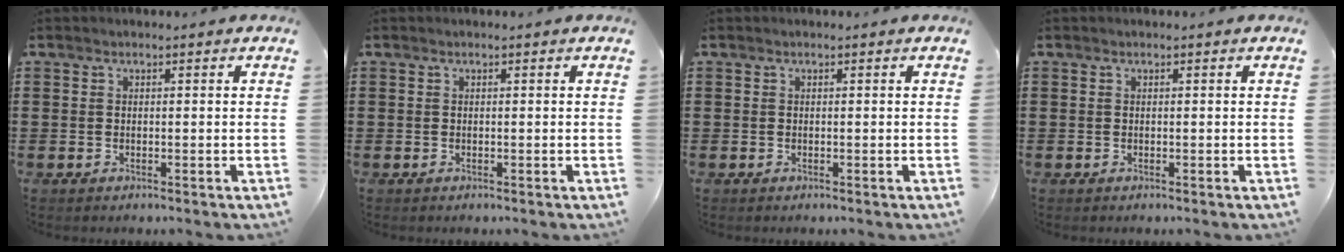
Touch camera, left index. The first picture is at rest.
{"total": 0.0}
{"total": 0.0}
{"total": 0.0}